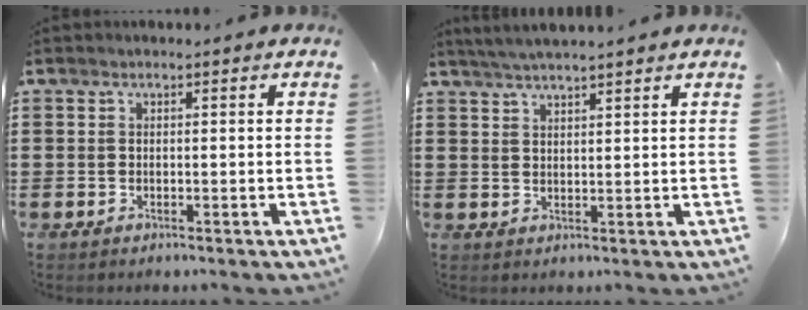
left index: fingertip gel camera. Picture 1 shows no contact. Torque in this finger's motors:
{"motor_torque": [1.07, -1.07, 0.19, 0.12]}